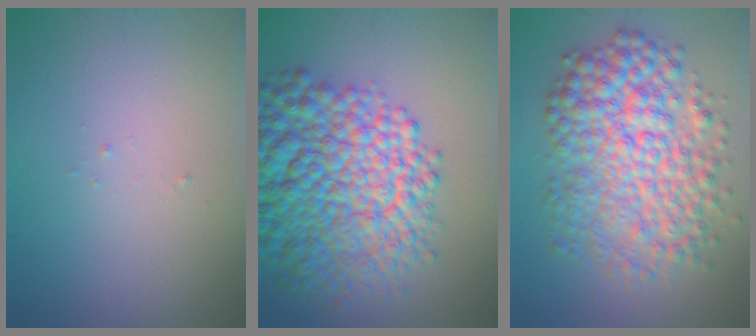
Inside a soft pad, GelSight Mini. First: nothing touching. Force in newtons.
{"total": 11.8, "press": 11.8, "slide": 0.5}
{"total": 8.5, "press": 8.5, "slide": 0.0}